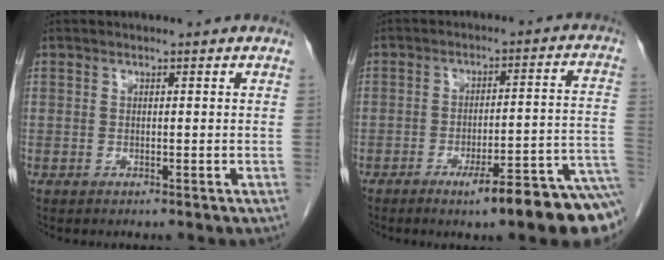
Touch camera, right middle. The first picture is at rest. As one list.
[{"total": 11.3, "force": [-6.7, 0.5, 9.1], "torque": [-0.083, 0.007, -0.089]}]